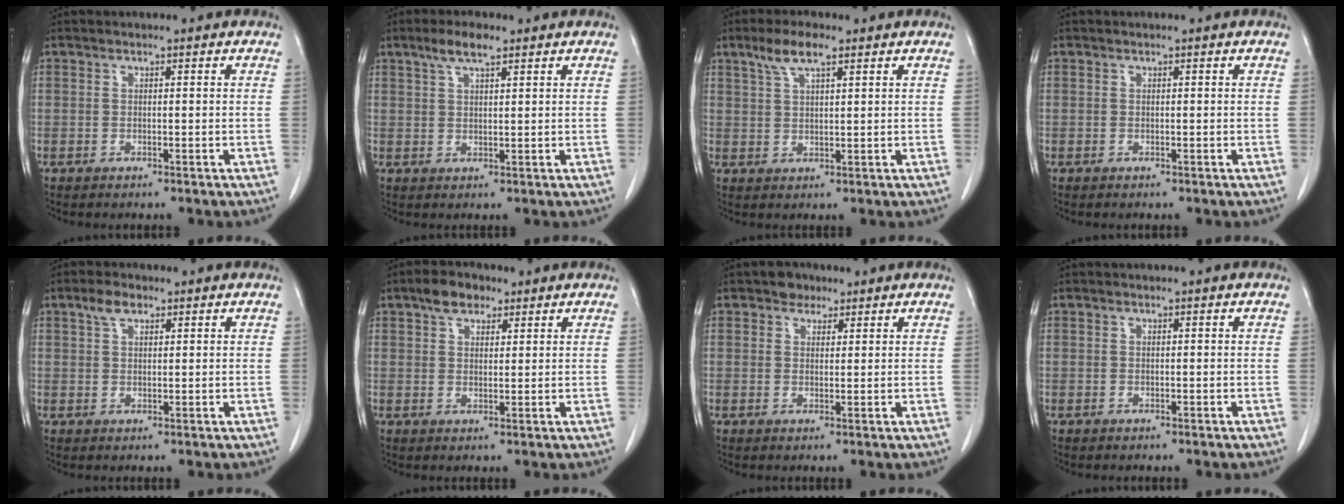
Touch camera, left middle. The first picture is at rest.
{"total": 4.2, "force": [2.9, 1.0, 3.0], "torque": [-0.063, 0.008, 0.056]}
{"total": 5.1, "force": [3.3, 1.1, 3.8], "torque": [-0.081, 0.010, 0.065]}
{"total": 0.0}
{"total": 2.9, "force": [1.8, 1.4, 1.7], "torque": [-0.038, 0.008, 0.037]}
{"total": 4.5, "force": [2.9, 2.5, 2.4], "torque": [-0.044, 0.013, 0.053]}
{"total": 2.5, "force": [1.7, 1.7, 0.6], "torque": [-0.010, 0.005, 0.026]}
{"total": 0.0}